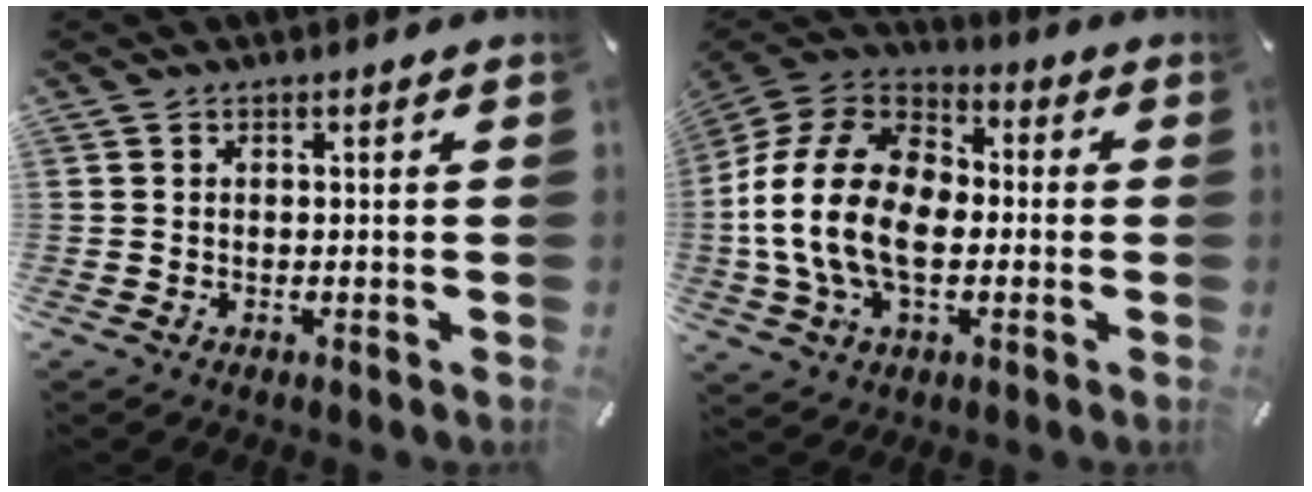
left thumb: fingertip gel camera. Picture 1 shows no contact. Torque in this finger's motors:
{"motor_torque": [1.12, 1.50, 1.75, -1.02, 1.01]}